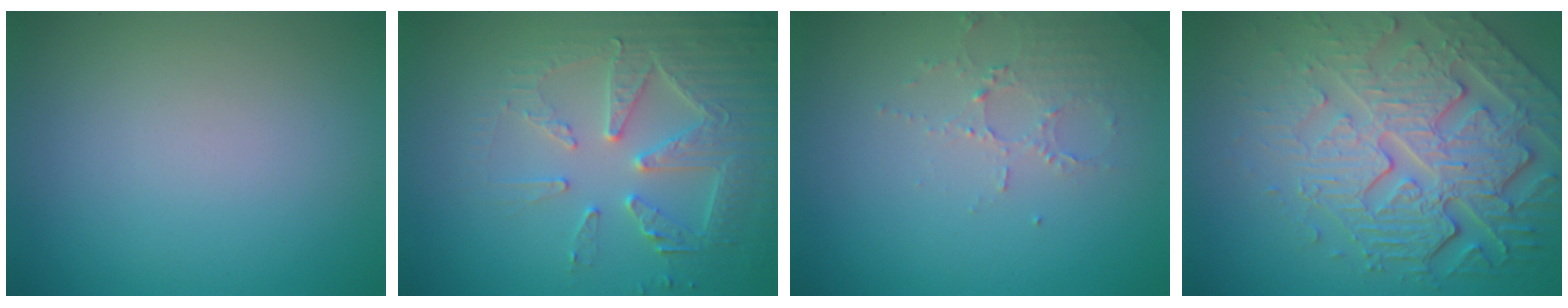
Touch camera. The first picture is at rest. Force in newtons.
{"total": 4.8, "press": 4.6, "slide": 1.5}
{"total": 2.1, "press": 2.1, "slide": 0.4}
{"total": 7.8, "press": 6.0, "slide": 5.0}